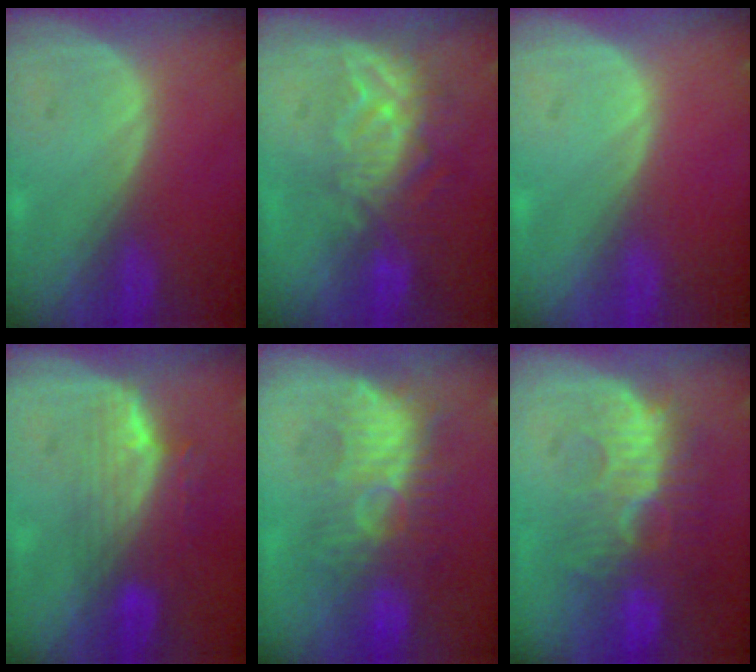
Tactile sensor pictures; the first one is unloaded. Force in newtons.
{"total": 9.4, "press": 8.2, "slide": 4.6}
{"total": 0.0}
{"total": 7.4, "press": 6.6, "slide": 3.3}
{"total": 9.5, "press": 9.2, "slide": 2.1}
{"total": 10.8, "press": 9.6, "slide": 4.9}